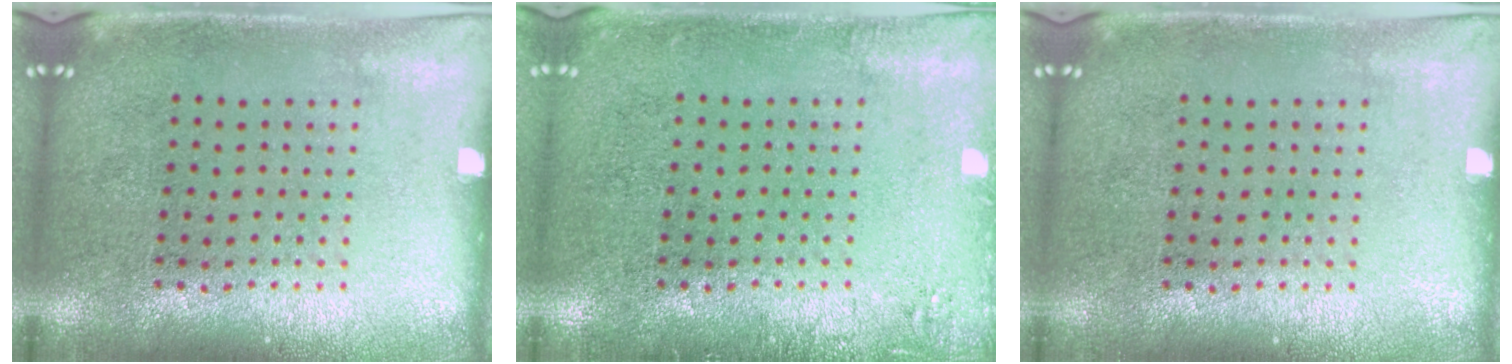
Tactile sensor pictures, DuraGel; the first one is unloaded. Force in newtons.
{"total": 1.3, "press": 1.2, "slide": 0.3}
{"total": 0.0}